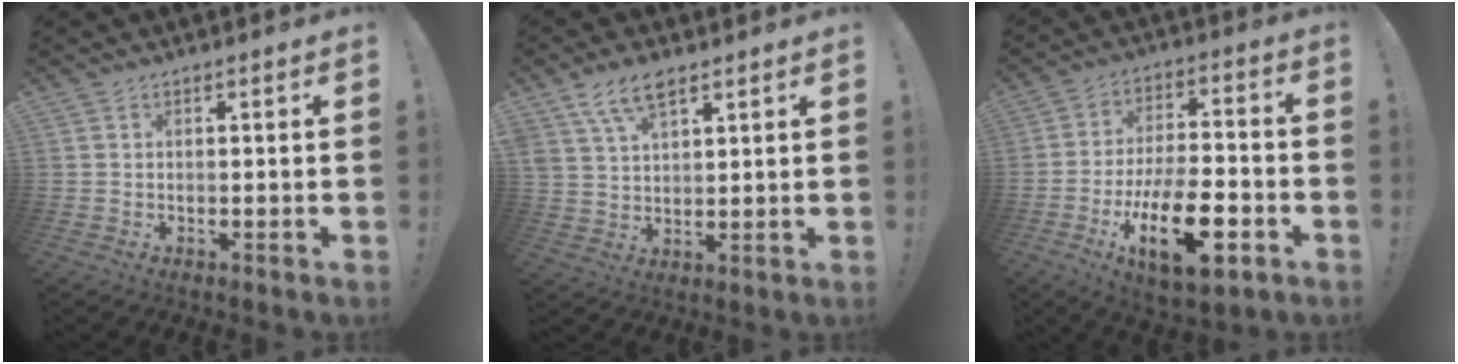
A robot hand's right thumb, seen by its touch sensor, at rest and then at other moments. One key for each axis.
{"total": 8.0, "fx": 5.2, "fy": 3.6, "fz": 5.0, "tx": -0.098, "ty": -0.011, "tz": 0.098}
{"total": 19.9, "fx": -8.2, "fy": 8.5, "fz": 16.0, "tx": -0.266, "ty": 0.036, "tz": -0.130}